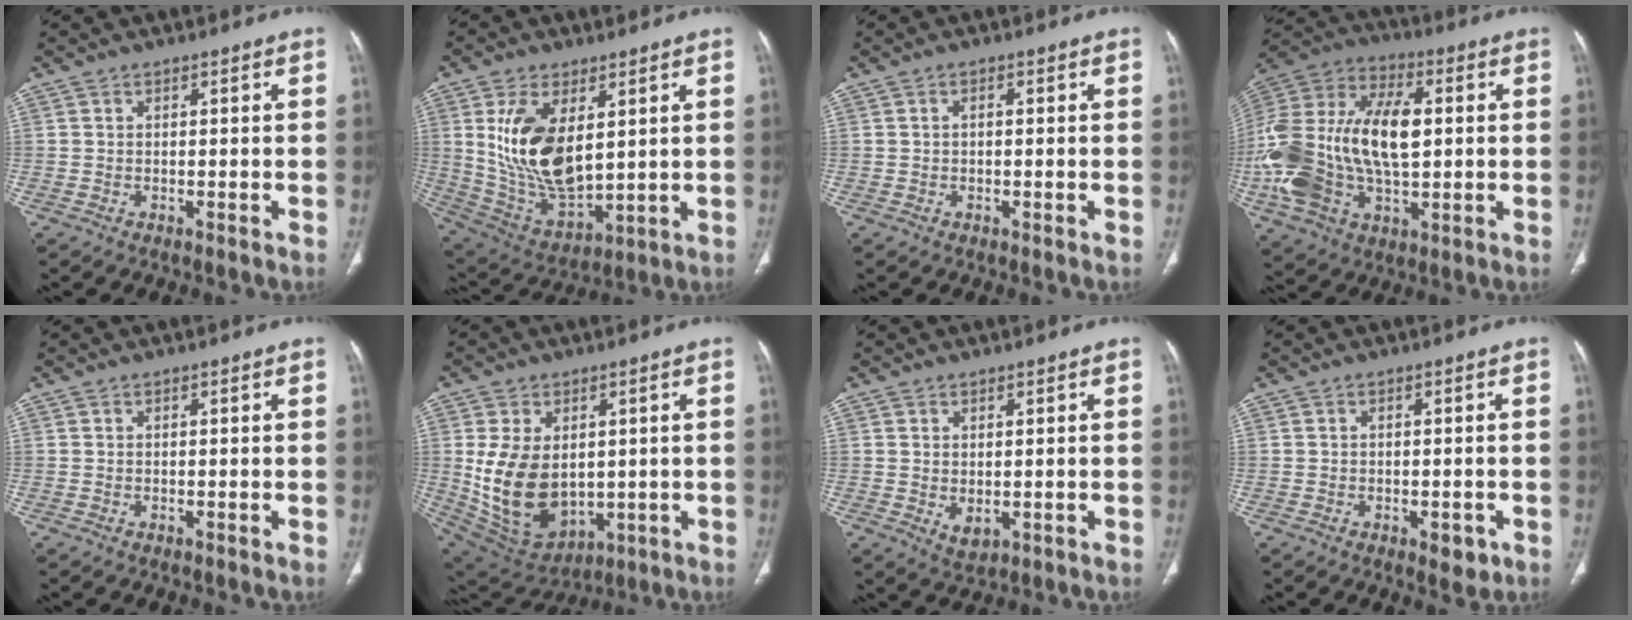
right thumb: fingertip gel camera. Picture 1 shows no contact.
{"total": 16.3, "force": [4.0, 8.6, 13.3], "torque": [-0.243, -0.023, 0.096]}
{"total": 0.7, "force": [0.0, 0.5, 0.6], "torque": [-0.008, 0.001, -0.002]}
{"total": 28.2, "force": [0.3, 16.2, 23.0], "torque": [-0.505, 0.015, 0.012]}
{"total": 0.0}
{"total": 15.7, "force": [0.6, 10.7, 11.5], "torque": [-0.193, -0.013, 0.045]}
{"total": 2.8, "force": [-0.2, 1.8, 2.2], "torque": [-0.031, -0.007, 0.010]}
{"total": 3.2, "force": [-1.4, 1.6, 2.4], "torque": [-0.018, 0.000, -0.011]}